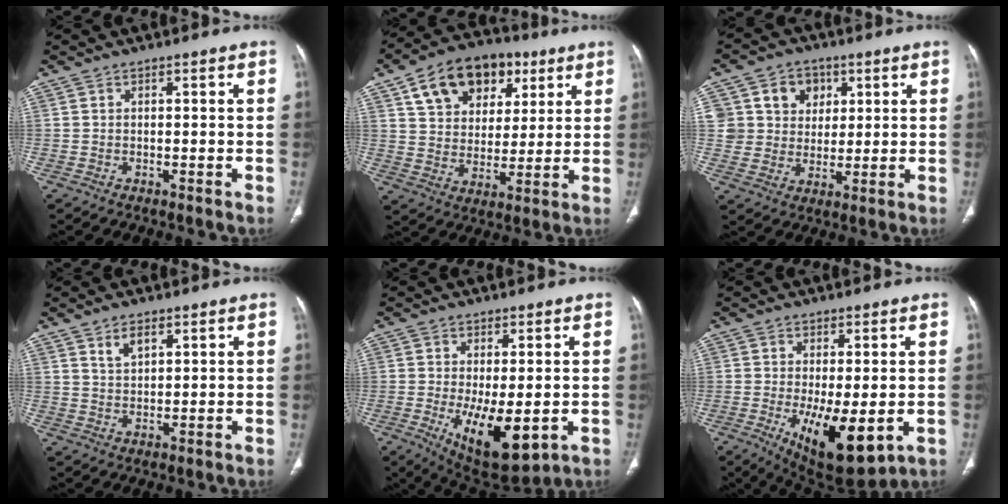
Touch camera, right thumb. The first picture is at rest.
{"total": 17.1, "force": [8.0, 11.8, 9.5], "torque": [-0.121, -0.005, 0.134]}
{"total": 10.2, "force": [3.8, 9.1, 2.7], "torque": [0.001, -0.005, 0.066]}
{"total": 3.6, "force": [2.2, 1.7, 2.3], "torque": [-0.036, -0.012, 0.046]}
{"total": 12.1, "force": [-2.7, 5.1, 10.7], "torque": [-0.165, -0.026, -0.024]}
{"total": 12.6, "force": [-3.0, 4.8, 11.2], "torque": [-0.177, -0.025, -0.030]}